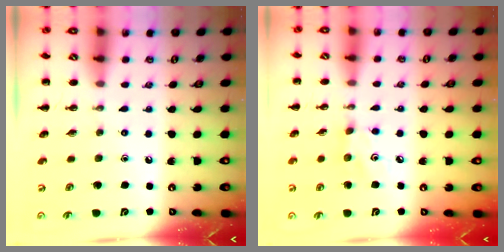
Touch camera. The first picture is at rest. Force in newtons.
{"total": 3.1, "press": 3.0, "slide": 0.7}